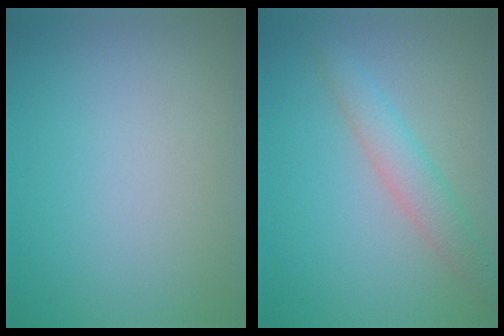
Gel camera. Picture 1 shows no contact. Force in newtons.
{"total": 3.1, "press": 3.1, "slide": 0.2}